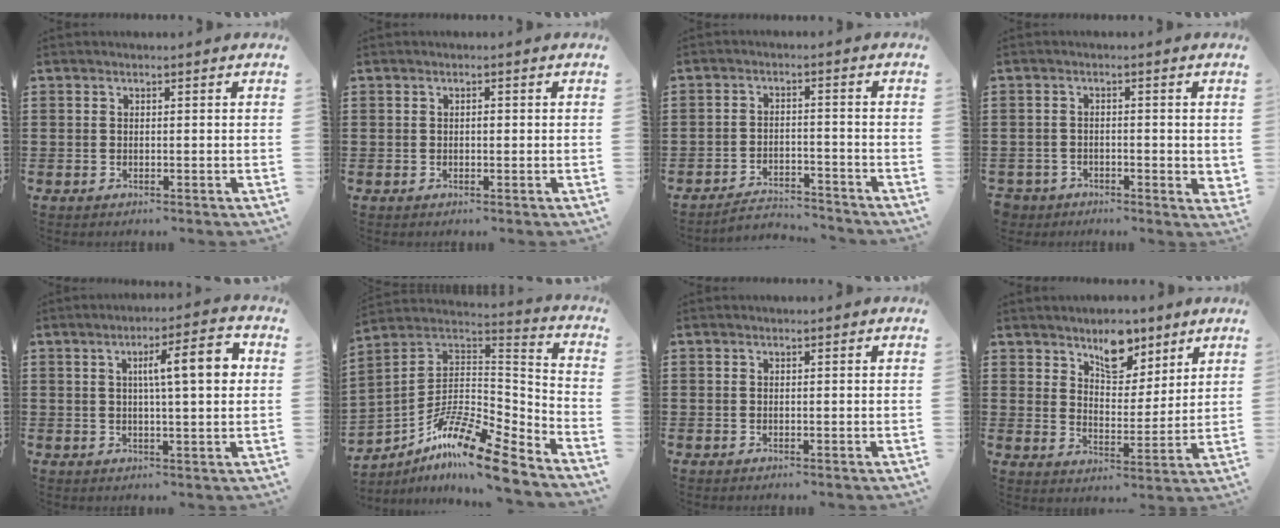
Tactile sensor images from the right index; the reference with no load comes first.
{"total": 0.6, "force": [0.0, 0.2, 0.6], "torque": [-0.012, -0.003, 0.000]}
{"total": 3.5, "force": [-3.4, 0.6, 0.1], "torque": [-0.010, 0.004, -0.073]}
{"total": 1.8, "force": [-1.2, 1.2, 0.4], "torque": [-0.014, 0.005, -0.027]}
{"total": 8.3, "force": [1.8, 1.4, 7.9], "torque": [-0.128, -0.005, 0.020]}
{"total": 13.6, "force": [-9.9, 2.5, 8.9], "torque": [-0.166, 0.017, -0.188]}
{"total": 0.0}
{"total": 7.8, "force": [5.7, 3.9, 3.6], "torque": [-0.059, -0.013, 0.099]}